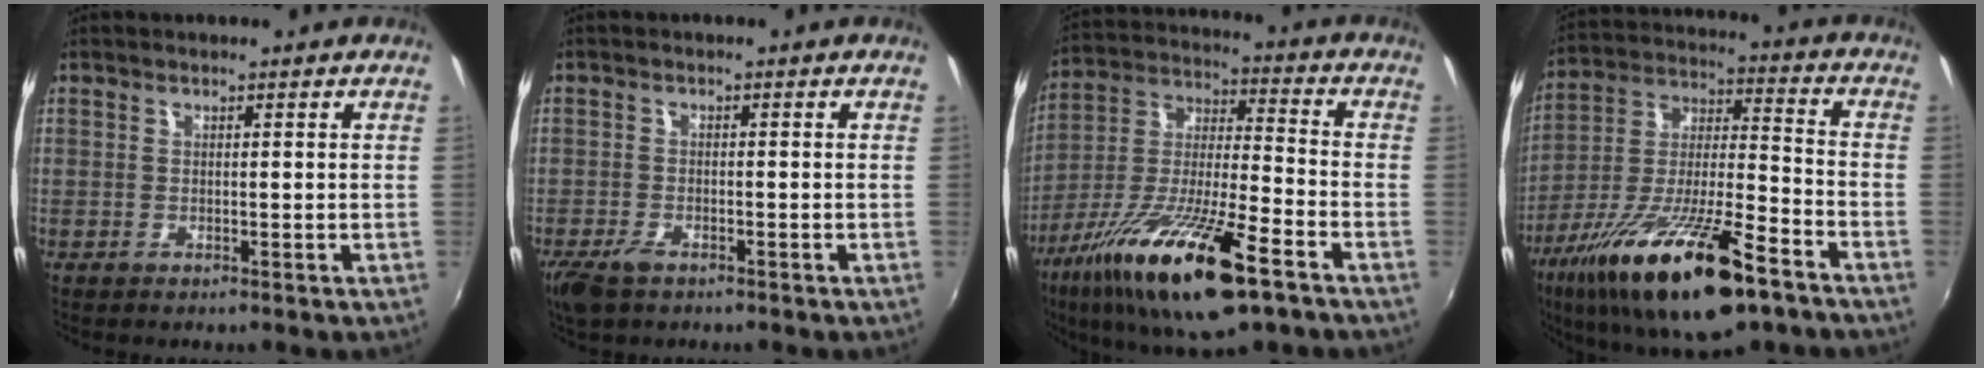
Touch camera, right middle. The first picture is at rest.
{"total": 4.3, "force": [-3.0, 1.9, 2.5], "torque": [-0.067, -0.012, -0.057]}
{"total": 22.5, "force": [-12.7, 4.8, 18.0], "torque": [-0.335, -0.043, -0.232]}
{"total": 24.6, "force": [-14.5, 6.2, 18.9], "torque": [-0.343, -0.042, -0.251]}